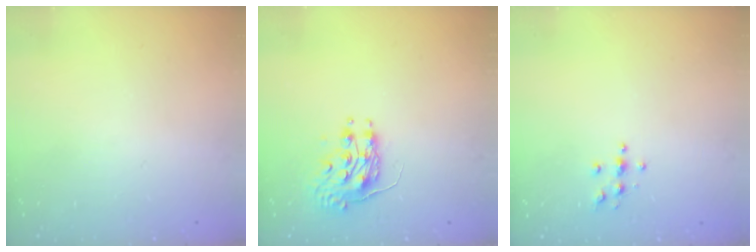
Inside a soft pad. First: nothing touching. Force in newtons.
{"total": 8.6, "press": 8.6, "slide": 0.2}
{"total": 3.9, "press": 3.8, "slide": 0.4}